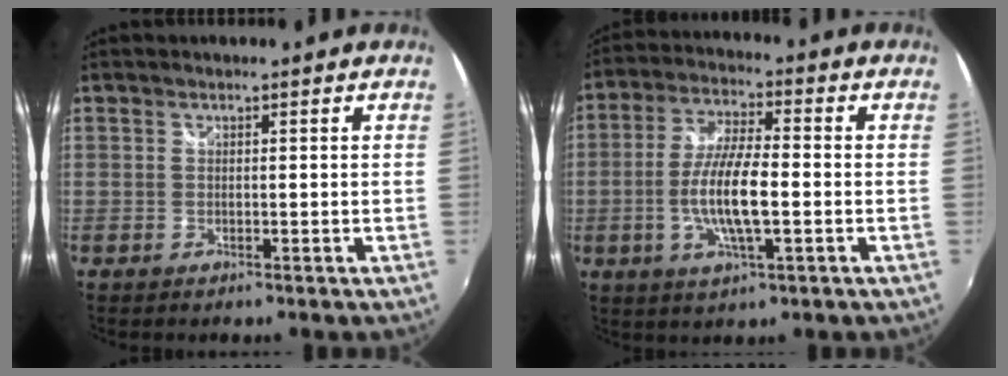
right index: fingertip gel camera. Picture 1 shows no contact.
{"total": 10.8, "force": [-2.3, 2.4, 10.3], "torque": [-0.205, -0.001, -0.045]}